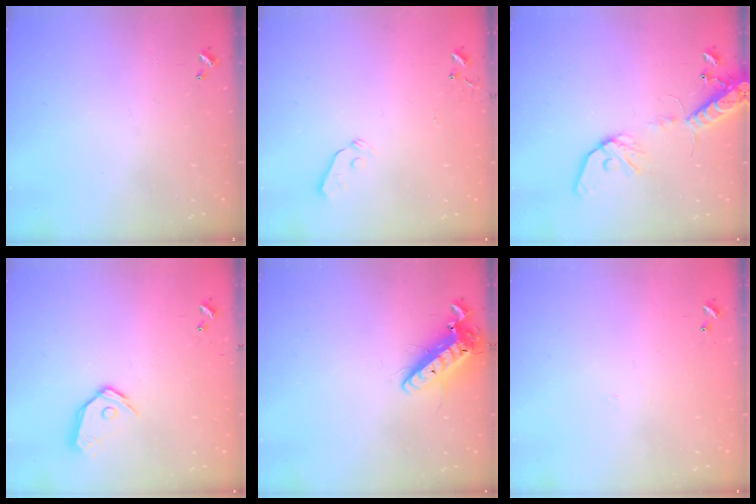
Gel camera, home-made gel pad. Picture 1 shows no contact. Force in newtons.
{"total": 3.3, "press": 3.2, "slide": 0.7}
{"total": 14.1, "press": 13.8, "slide": 3.0}
{"total": 11.6, "press": 11.5, "slide": 1.2}
{"total": 14.7, "press": 14.4, "slide": 2.9}
{"total": 4.5, "press": 4.4, "slide": 0.4}